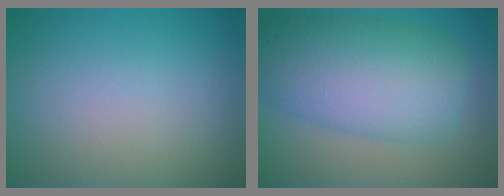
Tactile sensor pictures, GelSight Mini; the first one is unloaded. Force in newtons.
{"total": 9.2, "press": 9.2, "slide": 0.1}